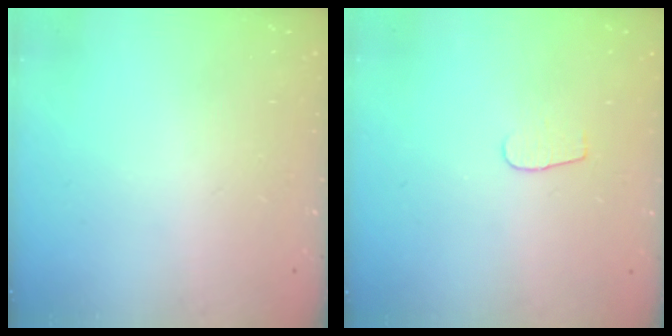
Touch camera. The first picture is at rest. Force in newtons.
{"total": 3.2, "press": 3.2, "slide": 0.3}